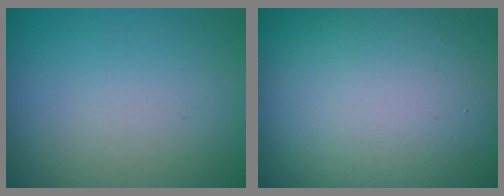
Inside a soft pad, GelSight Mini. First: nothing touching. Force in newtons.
{"total": 21.1, "press": 21.1, "slide": 0.8}